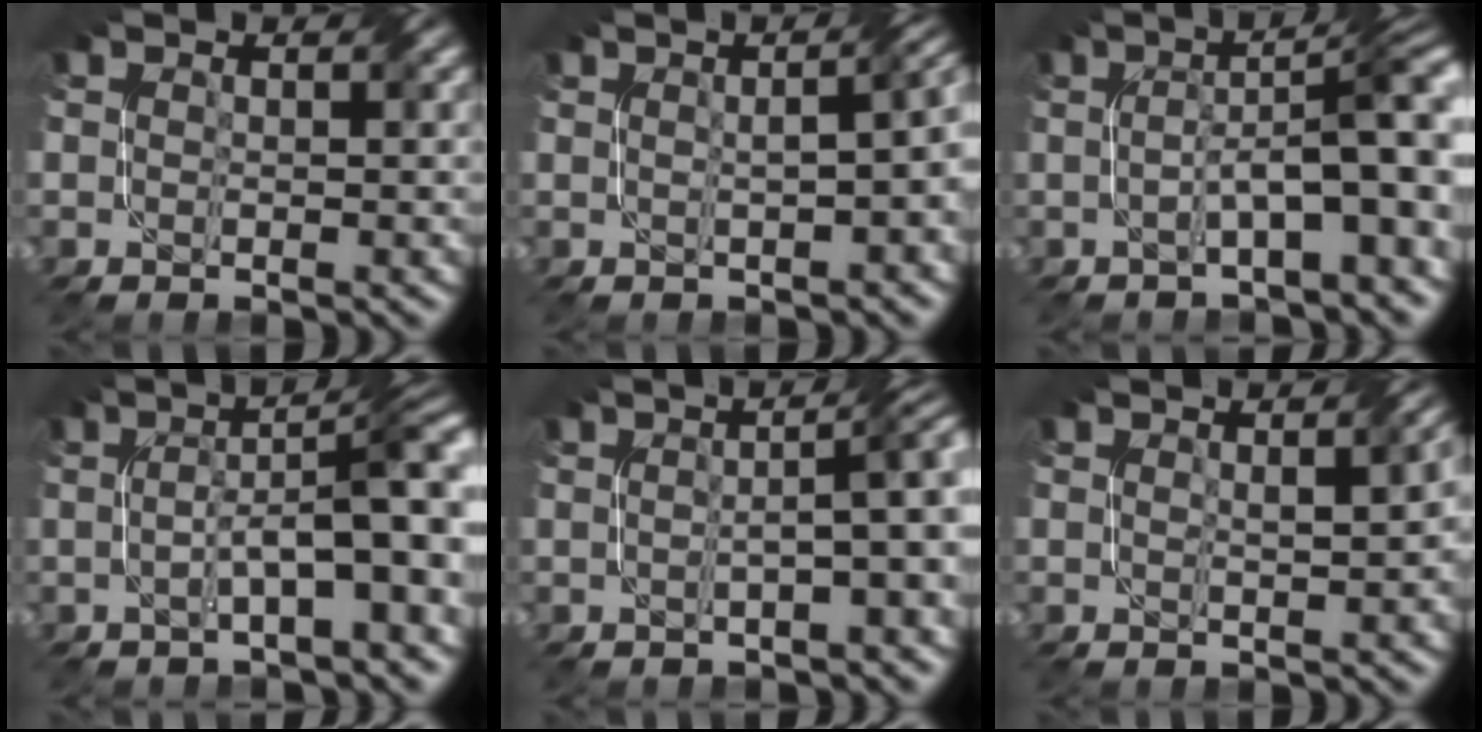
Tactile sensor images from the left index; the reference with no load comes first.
{"total": 6.6, "force": [0.2, 2.9, 5.9], "torque": [-0.040, 0.013, 0.003]}
{"total": 7.8, "force": [-0.9, 2.0, 7.5], "torque": [-0.112, 0.016, -0.019]}
{"total": 7.7, "force": [-0.8, 2.0, 7.4], "torque": [-0.111, 0.017, -0.016]}
{"total": 5.4, "force": [-0.1, 1.4, 5.2], "torque": [-0.058, 0.015, -0.005]}
{"total": 3.1, "force": [0.4, 0.7, 3.0], "torque": [-0.031, 0.012, 0.010]}